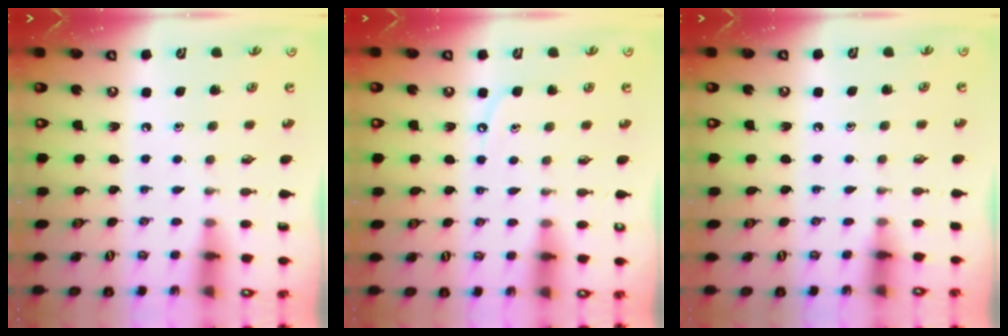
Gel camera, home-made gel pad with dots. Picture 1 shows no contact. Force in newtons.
{"total": 3.8, "press": 3.8, "slide": 0.6}
{"total": 3.0, "press": 2.9, "slide": 0.5}